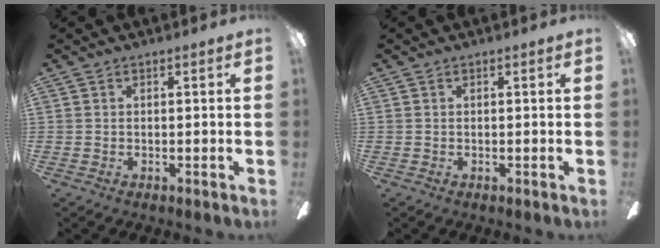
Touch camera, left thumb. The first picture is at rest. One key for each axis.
{"total": 0.0}